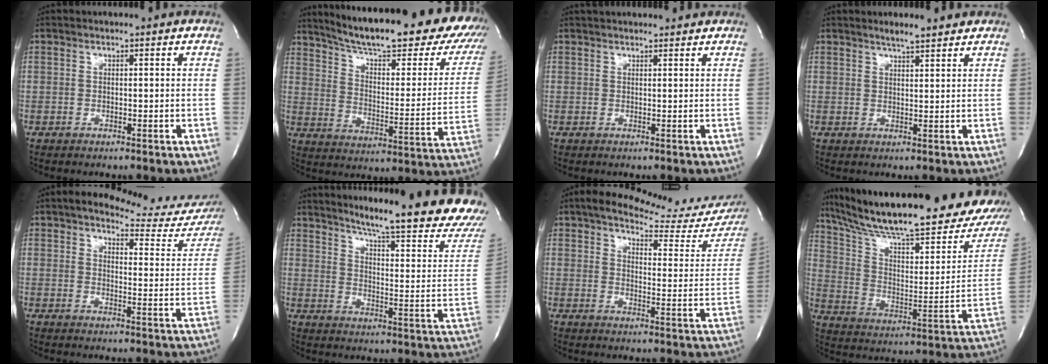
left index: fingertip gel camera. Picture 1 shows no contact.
{"total": 30.8, "force": [25.5, 6.3, 16.0], "torque": [-0.238, -0.060, 0.320]}
{"total": 6.6, "force": [6.2, 0.9, 2.1], "torque": [-0.028, 0.030, 0.077]}
{"total": 3.7, "force": [3.2, 0.3, 1.8], "torque": [-0.034, 0.007, 0.052]}
{"total": 15.5, "force": [14.5, 3.7, 4.1], "torque": [-0.027, -0.053, 0.150]}
{"total": 25.1, "force": [20.7, 1.5, 14.1], "torque": [-0.204, -0.089, 0.255]}
{"total": 18.9, "force": [17.0, 4.6, 6.9], "torque": [-0.083, -0.046, 0.195]}
{"total": 30.3, "force": [23.9, 4.7, 18.0], "torque": [-0.287, -0.043, 0.330]}